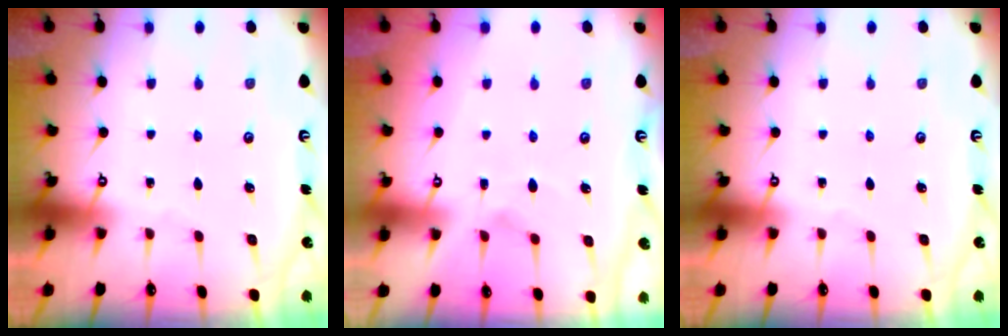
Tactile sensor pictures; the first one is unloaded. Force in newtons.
{"total": 2.3, "press": 2.0, "slide": 1.2}
{"total": 0.0}